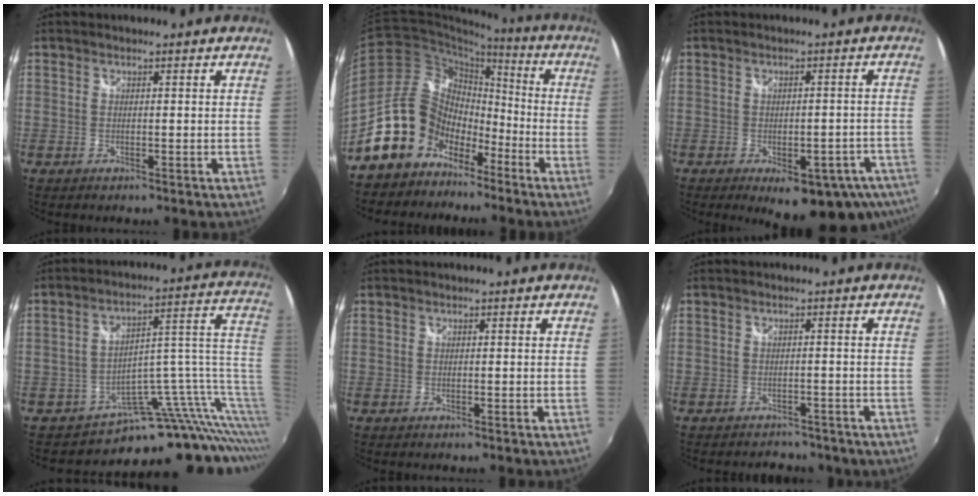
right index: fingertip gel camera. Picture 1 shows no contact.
{"total": 15.9, "force": [-9.7, 11.2, 5.6], "torque": [-0.119, 0.035, -0.164]}
{"total": 15.2, "force": [-9.5, 6.4, 9.9], "torque": [-0.128, -0.019, -0.107]}
{"total": 11.6, "force": [-6.9, 5.1, 7.8], "torque": [-0.078, 0.025, -0.115]}
{"total": 0.0}
{"total": 6.3, "force": [-5.3, 2.9, 1.8], "torque": [-0.039, -0.007, -0.064]}